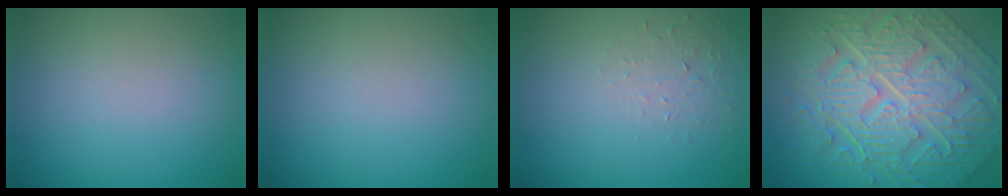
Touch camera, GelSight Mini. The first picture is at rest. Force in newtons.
{"total": 0.0}
{"total": 1.3, "press": 0.6, "slide": 1.2}
{"total": 11.5, "press": 7.9, "slide": 8.4}